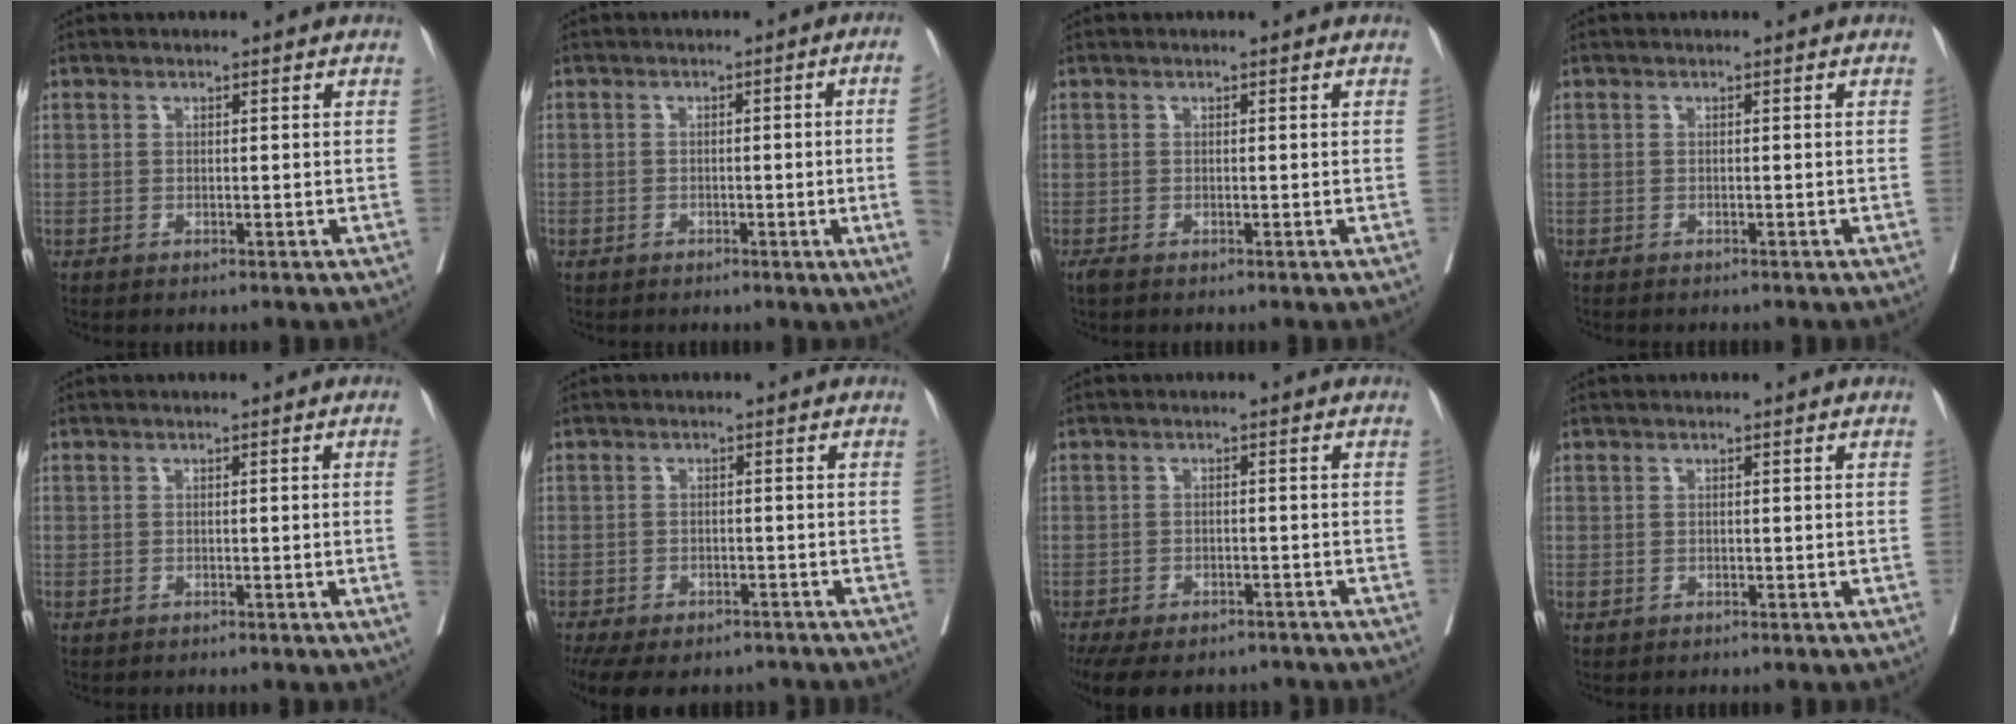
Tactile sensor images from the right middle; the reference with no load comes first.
{"total": 6.2, "force": [-1.1, -1.2, 6.0], "torque": [-0.066, 0.000, -0.017]}
{"total": 0.6, "force": [-0.5, 0.1, 0.4], "torque": [-0.011, -0.005, -0.011]}
{"total": 2.4, "force": [-2.2, 0.5, 1.0], "torque": [-0.016, -0.003, -0.025]}
{"total": 1.3, "force": [-0.3, -0.2, 1.2], "torque": [-0.019, 0.004, -0.004]}
{"total": 14.0, "force": [-10.6, 6.9, 6.0], "torque": [-0.152, -0.010, -0.136]}
{"total": 13.5, "force": [-10.6, 6.2, 5.5], "torque": [-0.129, -0.008, -0.138]}
{"total": 0.6, "force": [-0.2, 0.5, 0.2], "torque": [-0.006, 0.002, 0.001]}